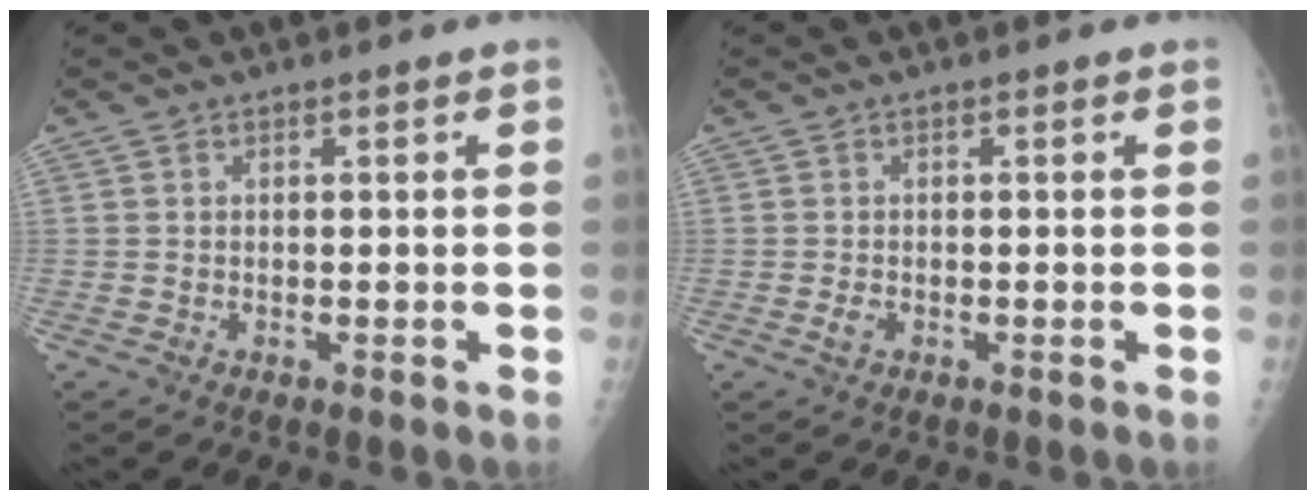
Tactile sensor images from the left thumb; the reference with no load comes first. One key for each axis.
{"total": 1.2, "fx": -0.4, "fy": 0.8, "fz": 0.8, "tx": -0.016, "ty": -0.001, "tz": -0.007}